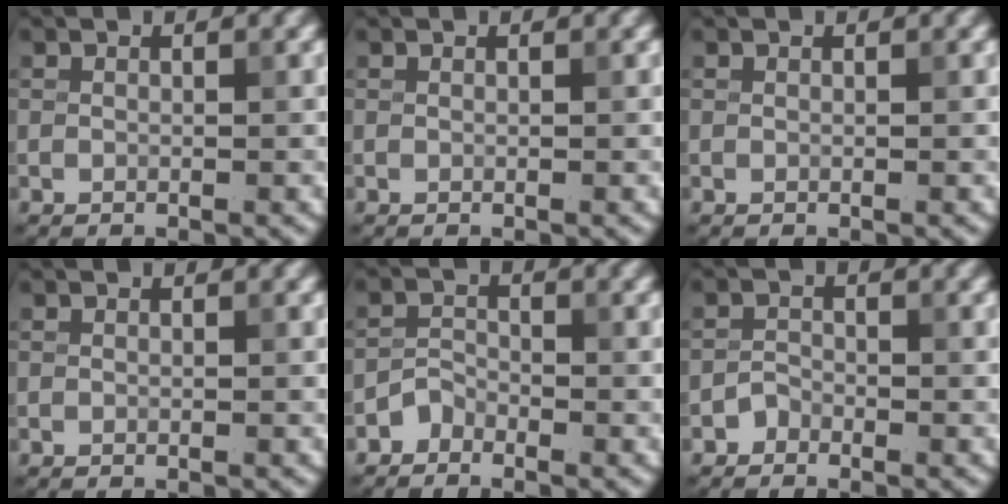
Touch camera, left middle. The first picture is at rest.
{"total": 0.0}
{"total": 0.0}
{"total": 0.0}
{"total": 1.5, "force": [-1.3, 0.7, 0.2], "torque": [0.000, 0.008, -0.028]}
{"total": 1.1, "force": [-0.9, 0.6, 0.1], "torque": [0.001, 0.005, -0.019]}